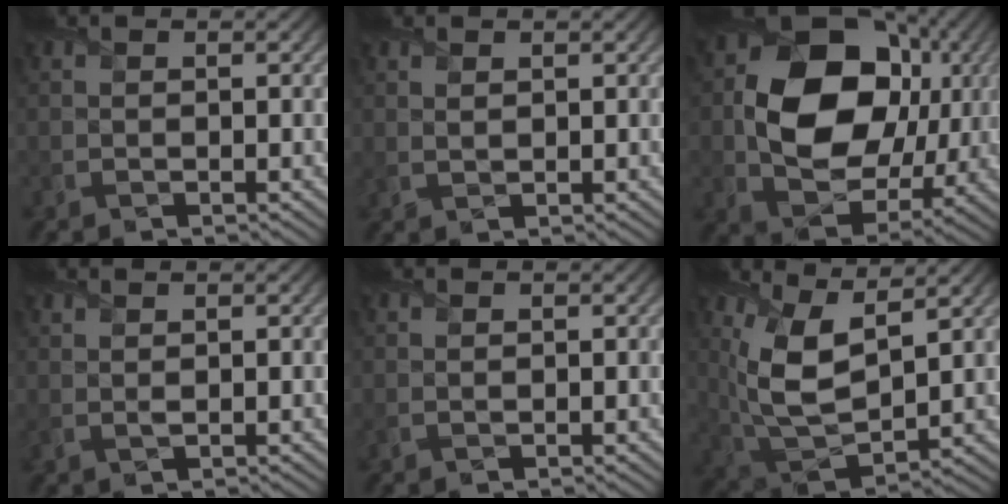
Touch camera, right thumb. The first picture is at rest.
{"total": 1.1, "force": [0.7, 0.5, 0.6], "torque": [-0.019, -0.003, 0.019]}
{"total": 15.3, "force": [1.9, 11.4, 10.0], "torque": [-0.173, -0.009, 0.041]}
{"total": 1.2, "force": [0.8, 0.3, 0.8], "torque": [-0.024, -0.002, 0.021]}
{"total": 0.7, "force": [0.4, 0.3, 0.5], "torque": [-0.012, -0.001, 0.008]}
{"total": 10.5, "force": [4.3, 5.0, 8.2], "torque": [-0.201, -0.009, 0.090]}